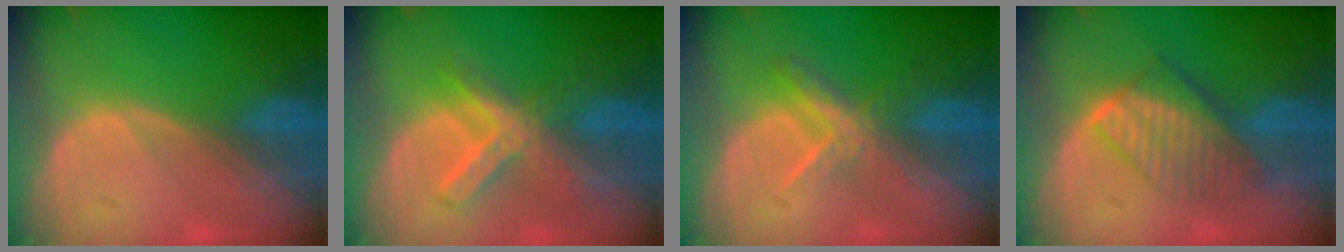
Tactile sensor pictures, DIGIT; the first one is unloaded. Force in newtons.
{"total": 7.3, "press": 6.3, "slide": 3.7}
{"total": 5.5, "press": 4.9, "slide": 2.5}
{"total": 7.5, "press": 6.8, "slide": 3.1}